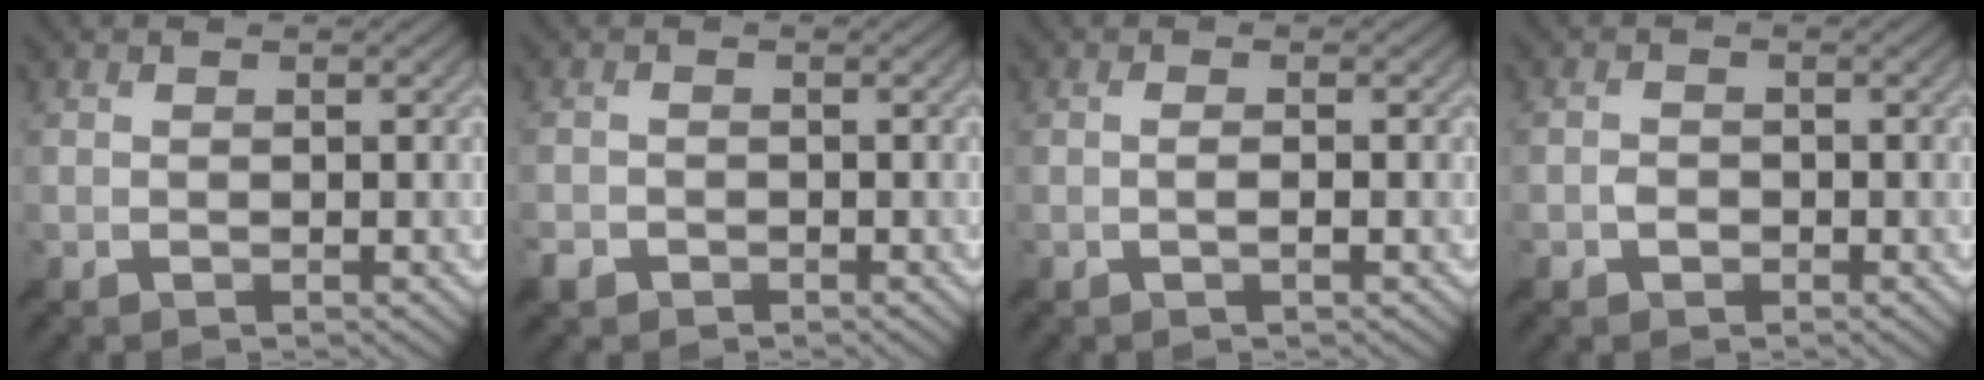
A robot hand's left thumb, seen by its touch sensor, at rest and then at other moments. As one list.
[{"total": 1.6, "force": [-1.2, 1.0, 0.5], "torque": [-0.012, -0.002, -0.031]}, {"total": 1.2, "force": [-0.2, 0.1, 1.2], "torque": [-0.022, 0.004, -0.007]}, {"total": 1.1, "force": [-0.6, 0.9, 0.5], "torque": [-0.006, 0.003, -0.014]}]